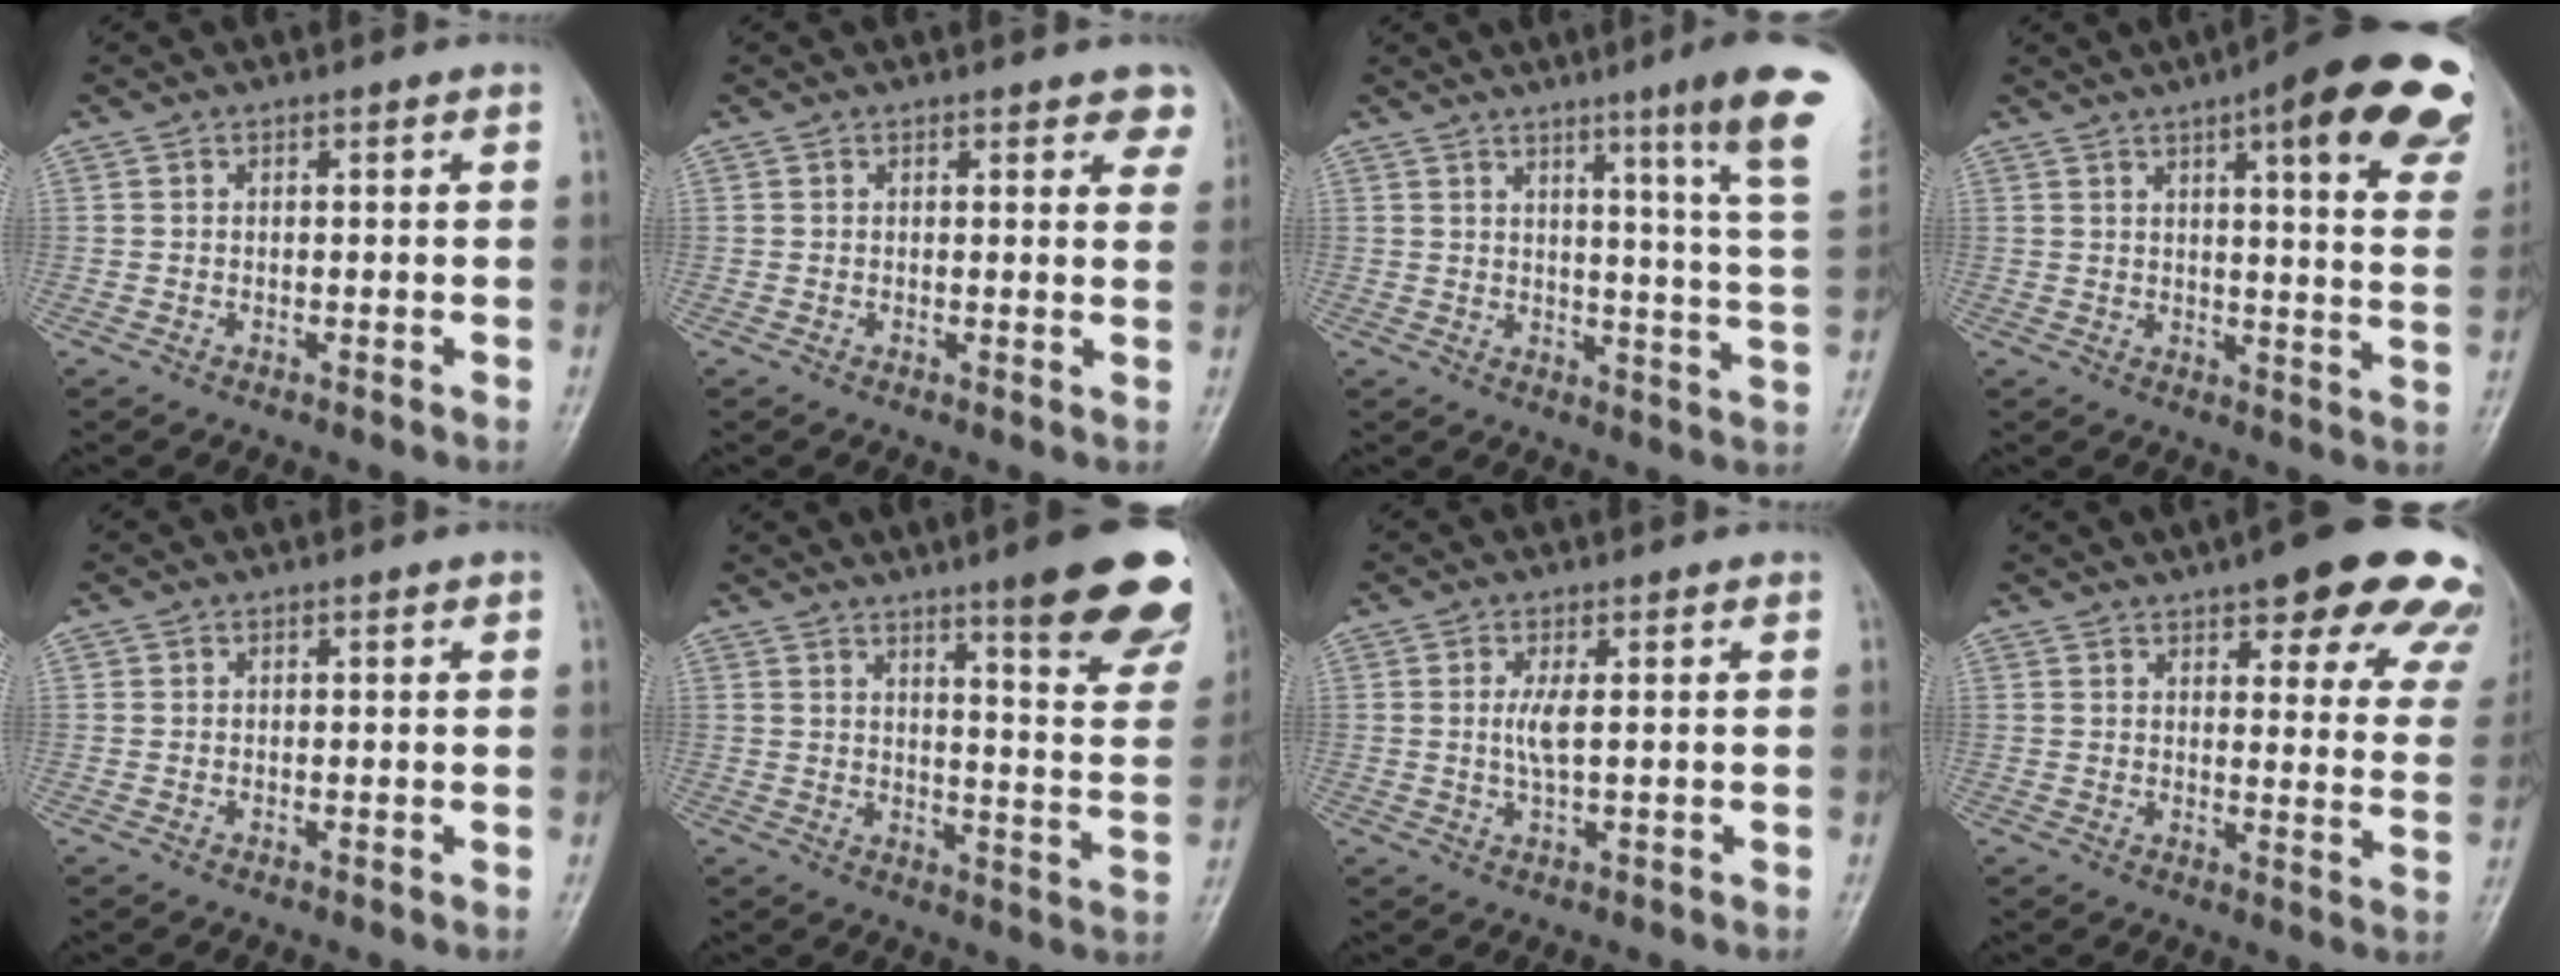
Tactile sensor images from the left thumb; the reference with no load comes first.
{"total": 4.7, "force": [3.4, 1.9, 2.8], "torque": [-0.001, -0.010, 0.028]}
{"total": 15.6, "force": [9.0, -0.4, 12.8], "torque": [-0.157, -0.060, 0.102]}
{"total": 23.4, "force": [13.2, 5.7, 18.5], "torque": [-0.202, -0.032, 0.151]}
{"total": 0.7, "force": [0.4, 0.4, 0.4], "torque": [-0.001, -0.002, 0.004]}
{"total": 20.0, "force": [12.6, 3.4, 15.2], "torque": [-0.162, -0.065, 0.161]}
{"total": 3.1, "force": [0.6, 0.6, 3.0], "torque": [-0.065, -0.005, 0.014]}
{"total": 21.6, "force": [14.3, 6.3, 14.9], "torque": [-0.146, -0.044, 0.159]}